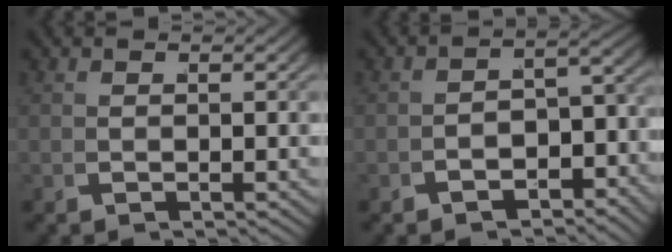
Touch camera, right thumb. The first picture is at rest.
{"total": 3.8, "force": [-2.9, 1.7, 1.7], "torque": [-0.023, -0.010, -0.039]}